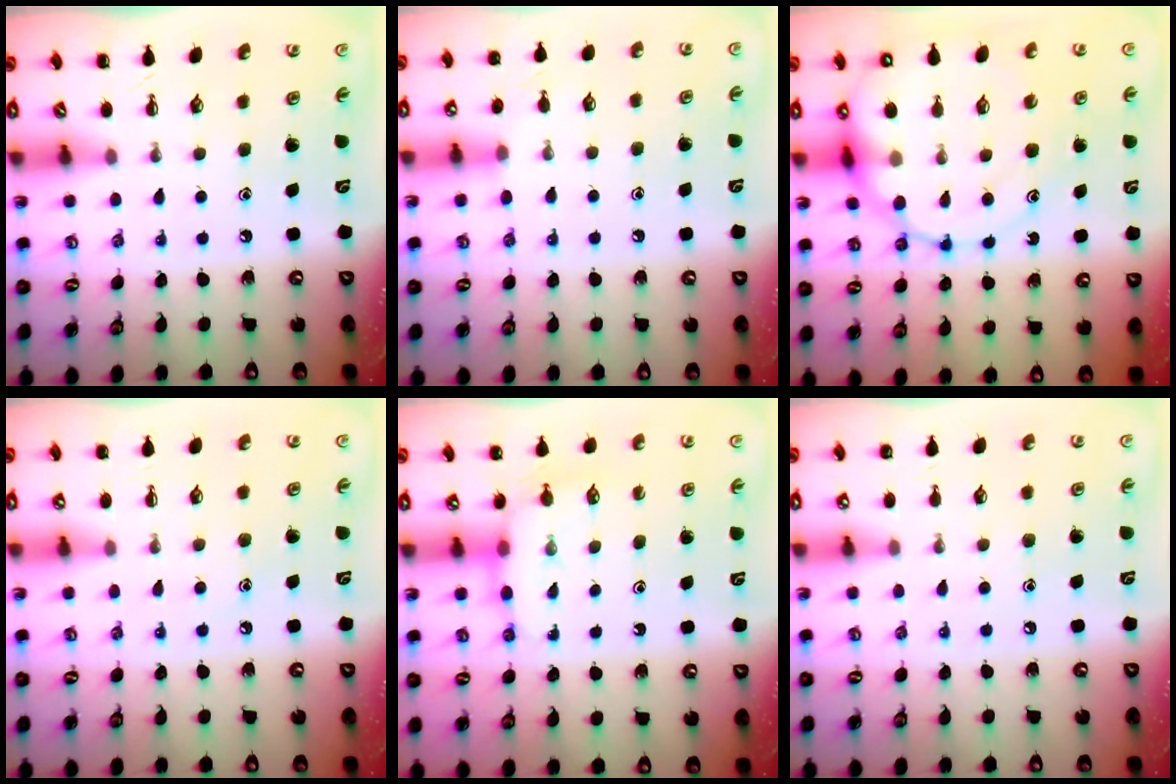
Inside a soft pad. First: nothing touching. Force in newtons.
{"total": 7.7, "press": 7.3, "slide": 2.4}
{"total": 18.5, "press": 18.1, "slide": 3.5}
{"total": 6.5, "press": 6.4, "slide": 1.2}
{"total": 8.0, "press": 8.0, "slide": 0.7}
{"total": 5.5, "press": 5.3, "slide": 1.5}